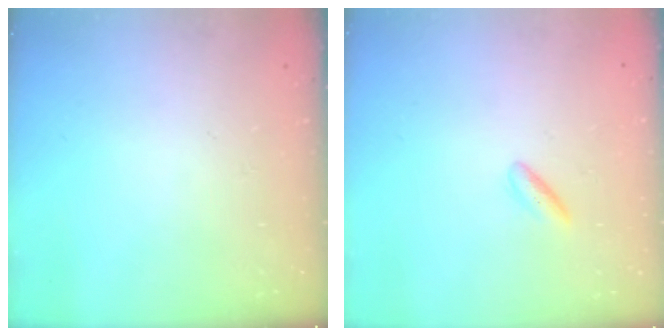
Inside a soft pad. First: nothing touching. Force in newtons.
{"total": 2.6, "press": 2.4, "slide": 1.0}